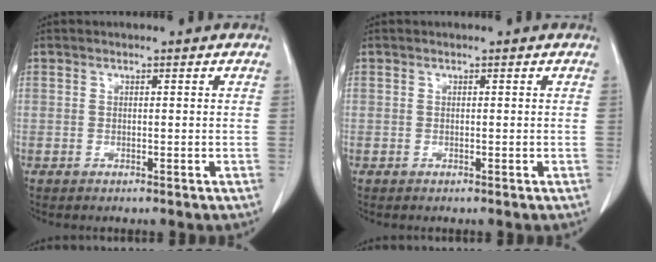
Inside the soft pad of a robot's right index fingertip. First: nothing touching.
{"total": 0.0}